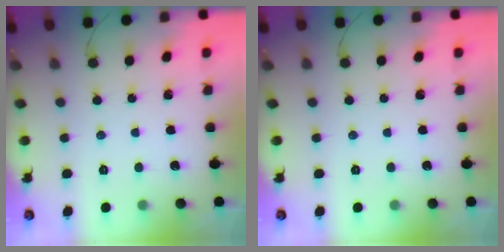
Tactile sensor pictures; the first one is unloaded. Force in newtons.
{"total": 0.0}